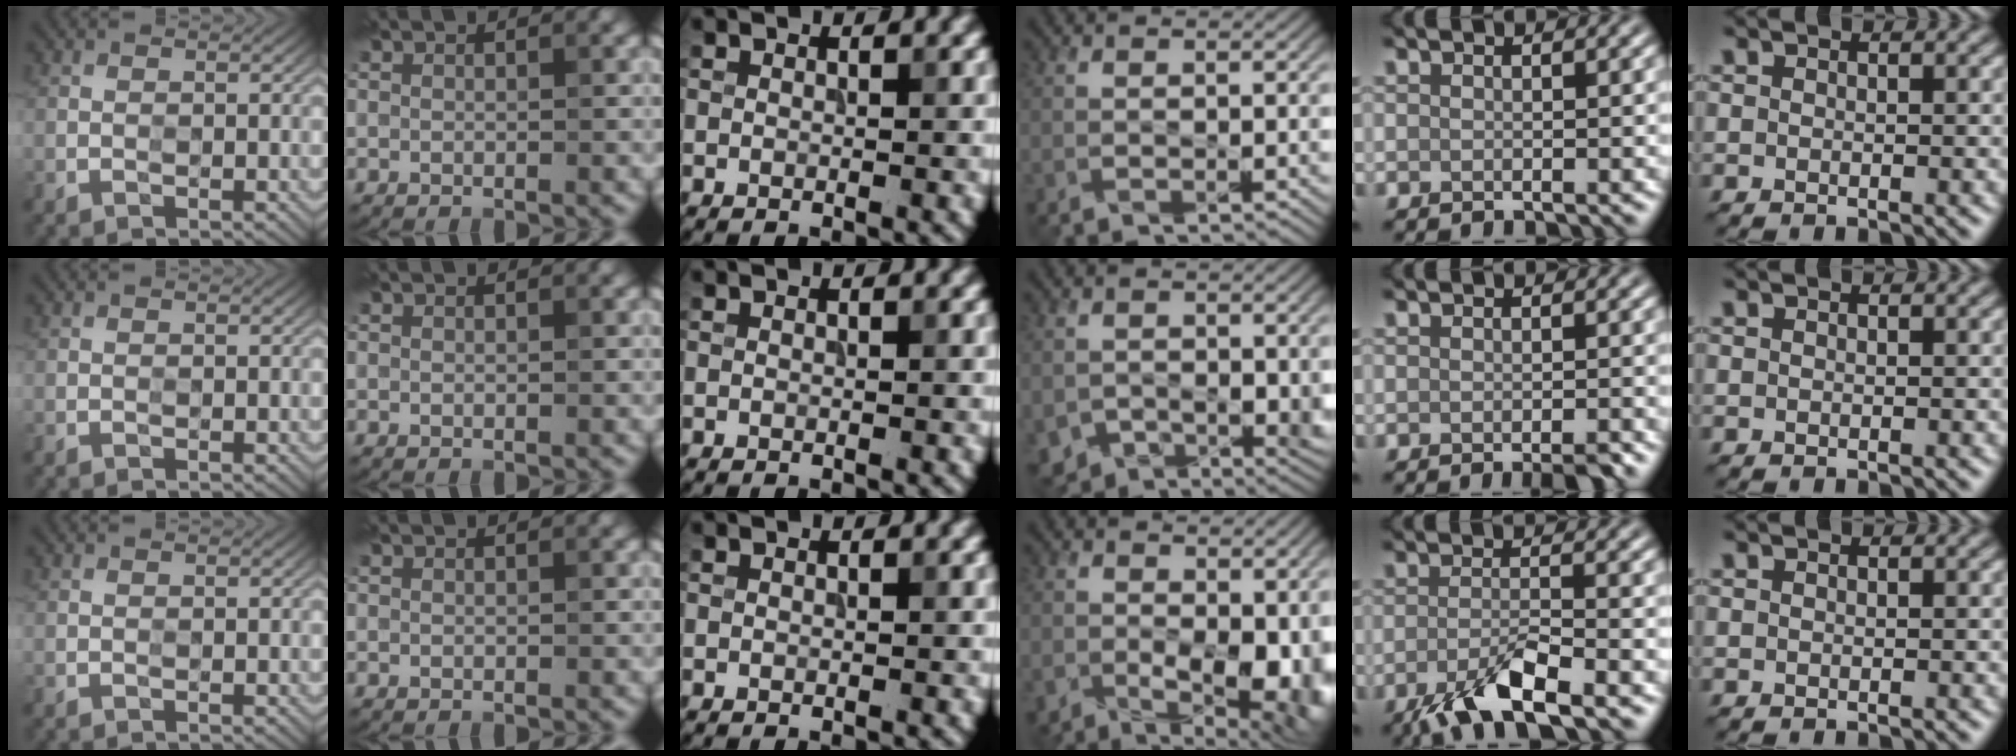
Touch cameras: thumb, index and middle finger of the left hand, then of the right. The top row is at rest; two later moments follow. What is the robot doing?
{"motion": "press", "object": "stopwatch"}